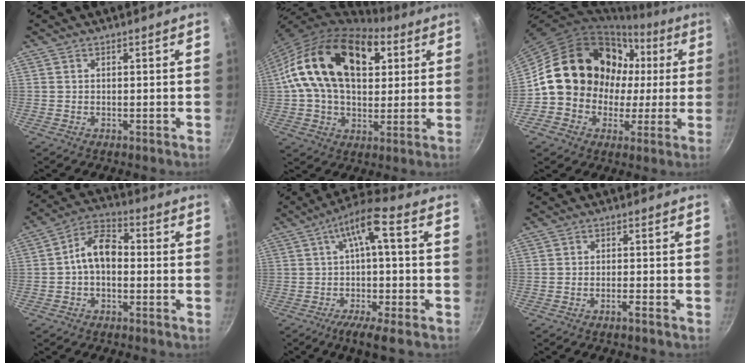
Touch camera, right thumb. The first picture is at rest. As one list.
[{"total": 24.2, "force": [6.6, 15.1, 17.7], "torque": [-0.282, 0.013, 0.098]}, {"total": 17.9, "force": [1.3, 15.6, 8.7], "torque": [-0.105, 0.037, 0.021]}, {"total": 8.0, "force": [-0.9, 5.0, 6.1], "torque": [-0.089, 0.037, -0.030]}, {"total": 11.1, "force": [-2.7, 0.8, 10.7], "torque": [-0.191, 0.029, -0.051]}, {"total": 1.6, "force": [-1.2, 0.0, 1.1], "torque": [-0.027, 0.011, -0.020]}]